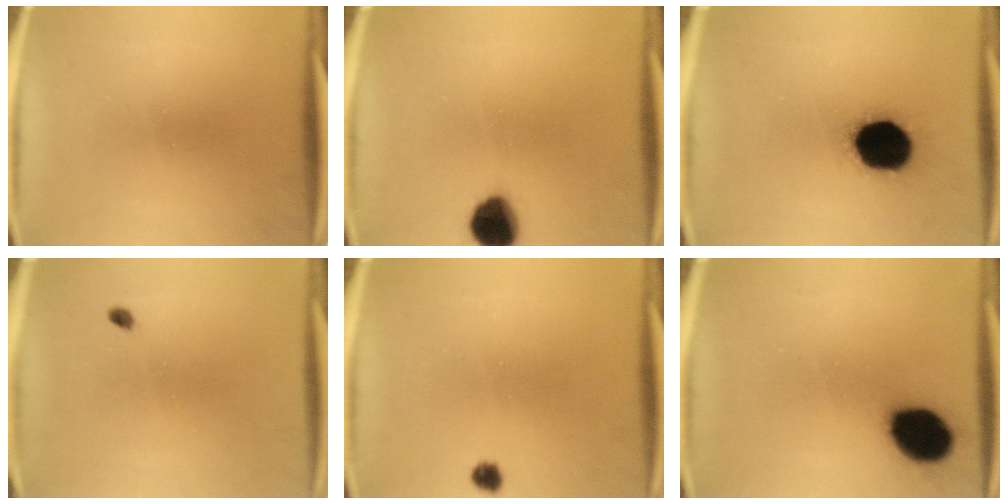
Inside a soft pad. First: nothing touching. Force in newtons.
{"total": 9.3}
{"total": 19.4}
{"total": 1.6}
{"total": 1.8}
{"total": 13.7}